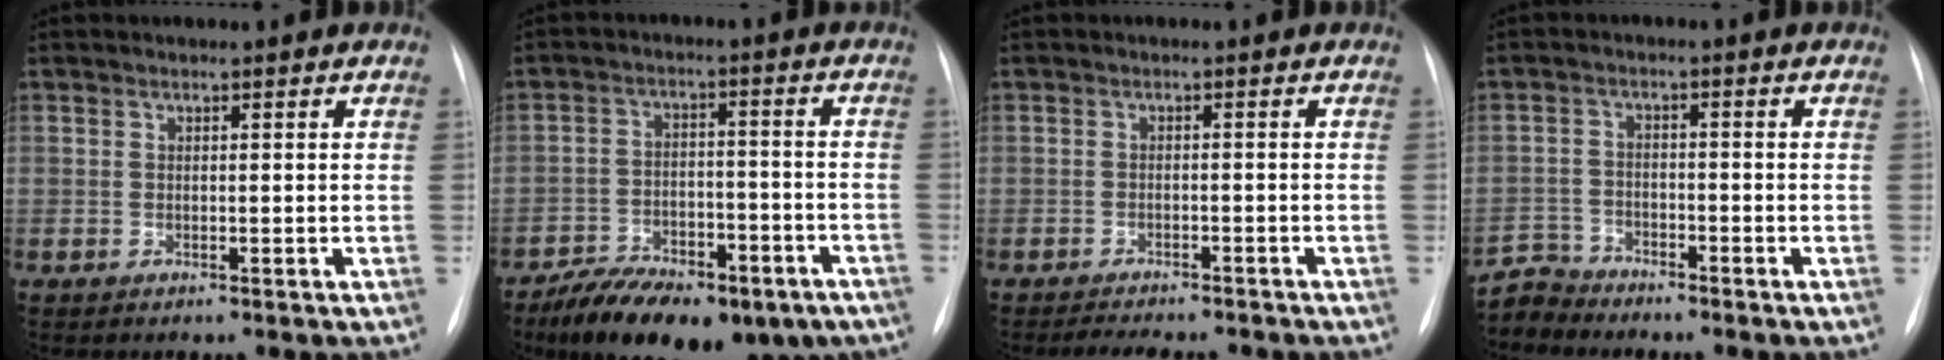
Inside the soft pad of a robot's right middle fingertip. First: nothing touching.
{"total": 18.4, "force": [-13.1, 8.1, 9.9], "torque": [-0.143, 0.016, -0.193]}
{"total": 7.5, "force": [-6.7, 1.7, 2.8], "torque": [-0.038, -0.004, -0.087]}
{"total": 4.1, "force": [-3.9, 0.4, -1.3], "torque": [0.027, -0.006, -0.076]}